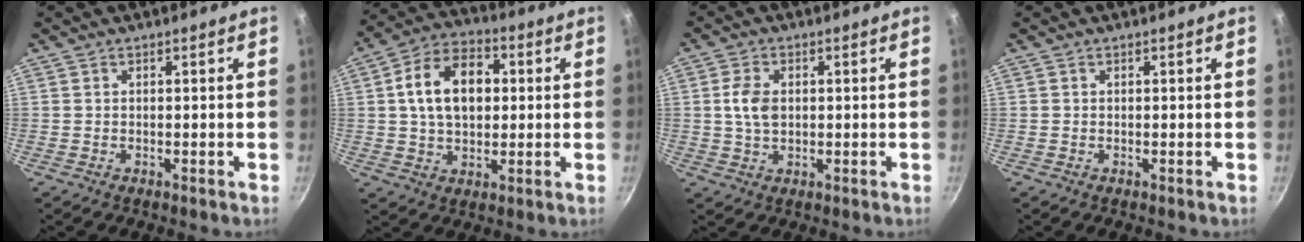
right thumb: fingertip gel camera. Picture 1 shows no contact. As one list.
[{"total": 13.9, "force": [2.0, 9.3, 10.1], "torque": [-0.141, 0.021, 0.023]}, {"total": 5.4, "force": [0.5, 3.6, 3.9], "torque": [-0.067, 0.004, 0.008]}, {"total": 0.0}]